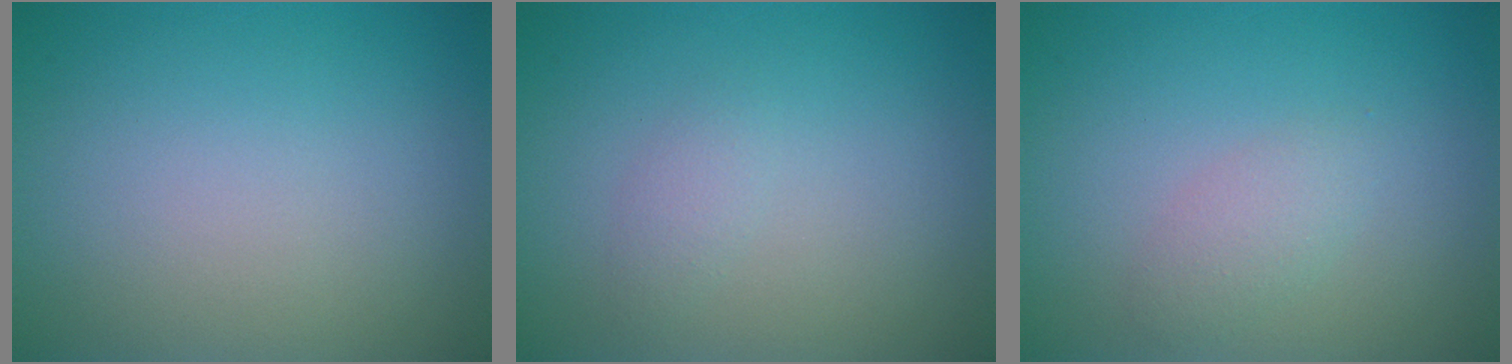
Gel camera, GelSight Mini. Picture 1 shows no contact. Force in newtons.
{"total": 1.1, "press": 1.1, "slide": 0.0}
{"total": 1.6, "press": 1.6, "slide": 0.0}